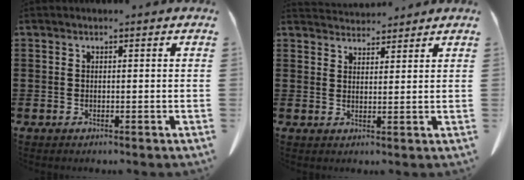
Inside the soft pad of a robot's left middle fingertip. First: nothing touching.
{"total": 3.4, "force": [3.3, 0.5, 0.1], "torque": [-0.003, -0.013, 0.061]}